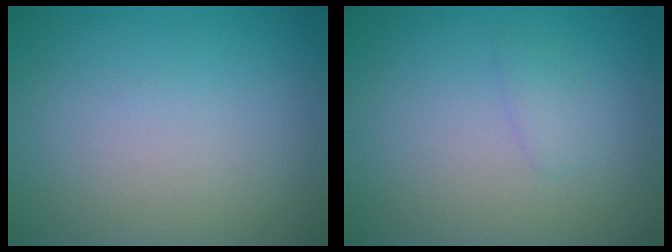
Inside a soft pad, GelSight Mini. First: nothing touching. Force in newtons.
{"total": 1.0, "press": 1.0, "slide": 0.1}